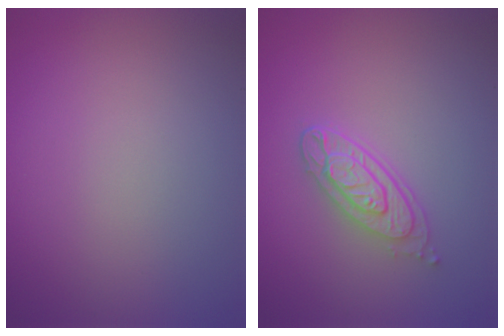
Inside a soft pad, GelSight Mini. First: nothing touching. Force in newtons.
{"total": 3.8, "press": 3.0, "slide": 2.3}